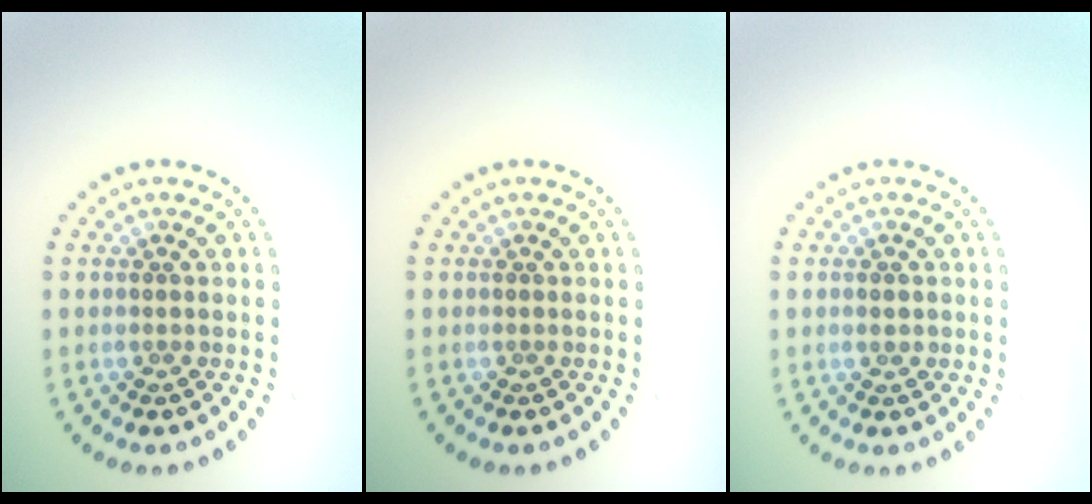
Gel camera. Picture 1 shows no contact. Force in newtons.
{"total": 0.0}
{"total": 1.1, "press": 1.1, "slide": 0.1}